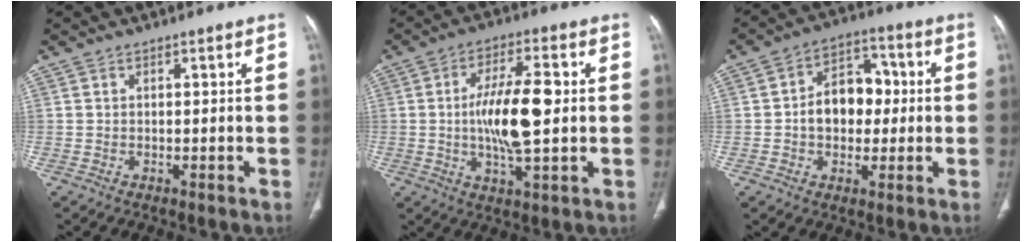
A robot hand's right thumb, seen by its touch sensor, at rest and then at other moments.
{"total": 12.9, "force": [0.3, 4.6, 12.0], "torque": [-0.215, 0.006, 0.006]}
{"total": 11.3, "force": [-0.1, 8.2, 7.8], "torque": [-0.082, 0.030, -0.008]}